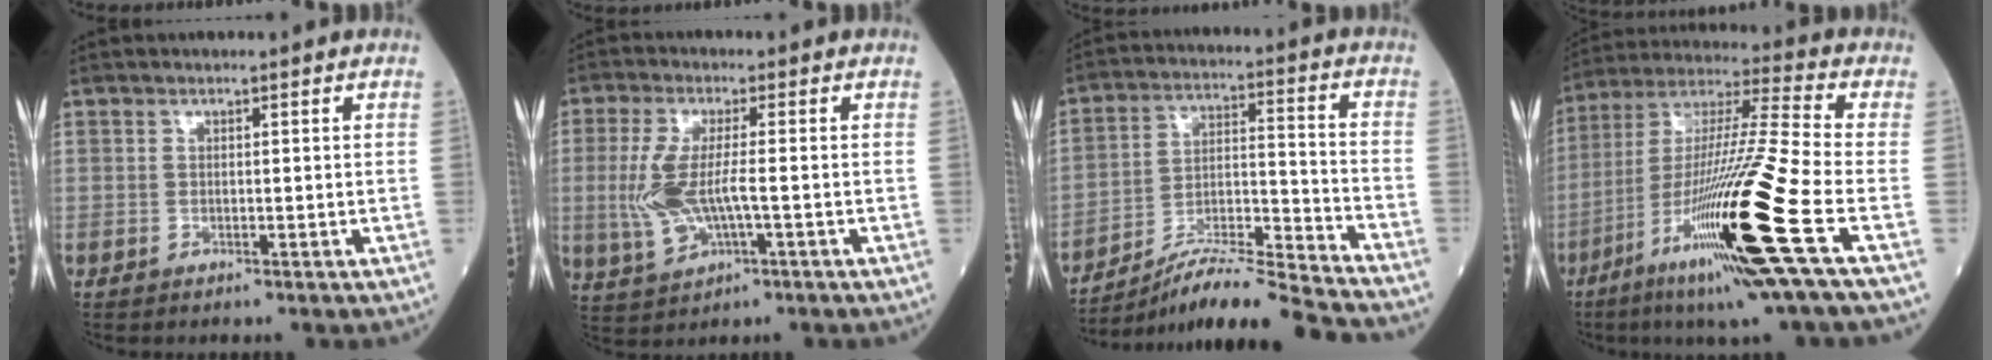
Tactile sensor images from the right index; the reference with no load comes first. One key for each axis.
{"total": 7.9, "fx": -0.9, "fy": 2.2, "fz": 7.5, "tx": -0.177, "ty": -0.006, "tz": -0.014}
{"total": 17.7, "fx": -16.4, "fy": -1.6, "fz": 6.3, "tx": -0.120, "ty": -0.003, "tz": -0.276}
{"total": 22.9, "fx": -8.9, "fy": -0.8, "fz": 21.1, "tx": -0.404, "ty": -0.045, "tz": -0.168}